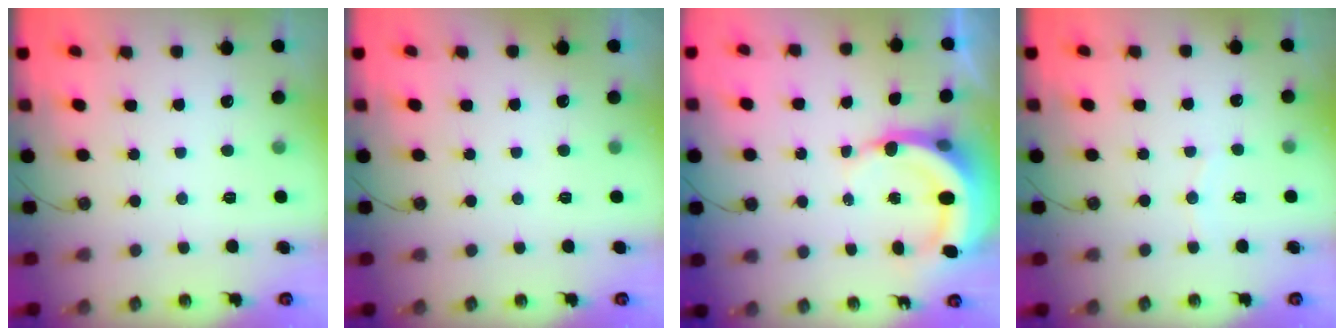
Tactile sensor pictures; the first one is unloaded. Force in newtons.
{"total": 1.7, "press": 0.3, "slide": 1.7}
{"total": 8.0, "press": 7.8, "slide": 2.0}
{"total": 4.0, "press": 4.0, "slide": 0.4}